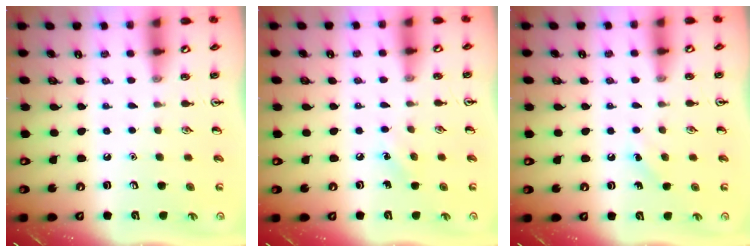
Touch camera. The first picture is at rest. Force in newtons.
{"total": 5.7, "press": 5.5, "slide": 1.6}
{"total": 4.0, "press": 3.7, "slide": 1.4}